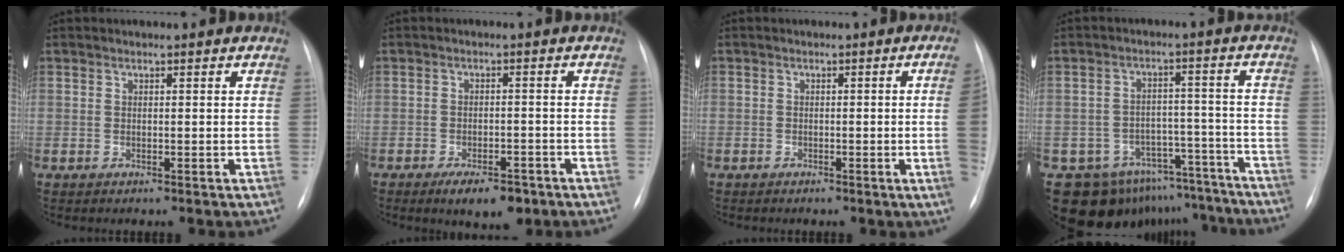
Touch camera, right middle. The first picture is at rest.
{"total": 6.1, "force": [-4.0, 2.4, 3.8], "torque": [-0.056, -0.001, -0.054]}
{"total": 3.8, "force": [-0.6, -0.9, 3.6], "torque": [-0.043, -0.004, -0.009]}
{"total": 15.0, "force": [-12.5, 8.0, 1.7], "torque": [-0.014, 0.058, -0.156]}